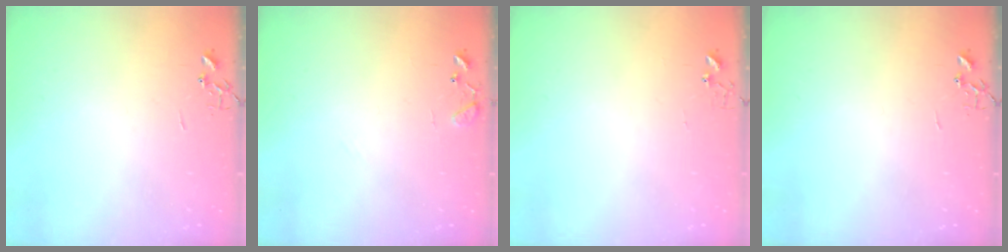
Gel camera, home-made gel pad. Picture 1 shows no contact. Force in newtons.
{"total": 8.4, "press": 8.4, "slide": 0.7}
{"total": 5.0, "press": 5.0, "slide": 0.3}
{"total": 0.0}